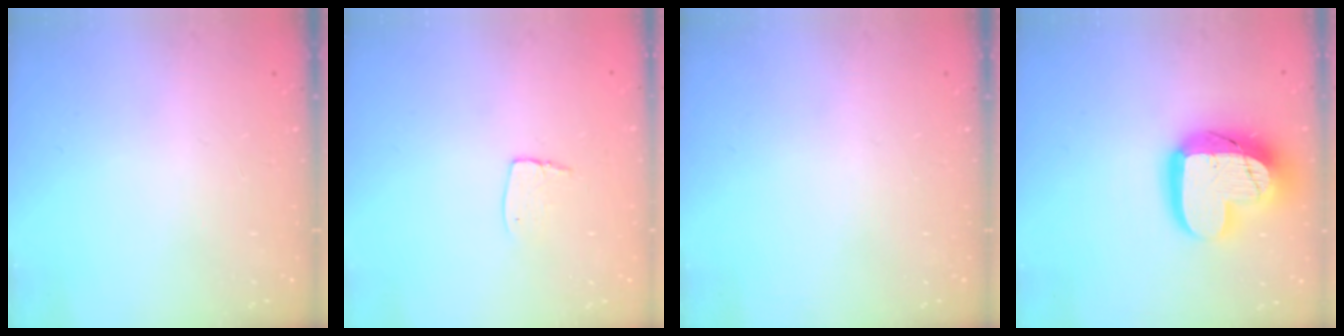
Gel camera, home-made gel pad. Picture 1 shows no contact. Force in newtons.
{"total": 5.6, "press": 5.6, "slide": 0.4}
{"total": 0.0}
{"total": 18.3, "press": 18.2, "slide": 1.4}